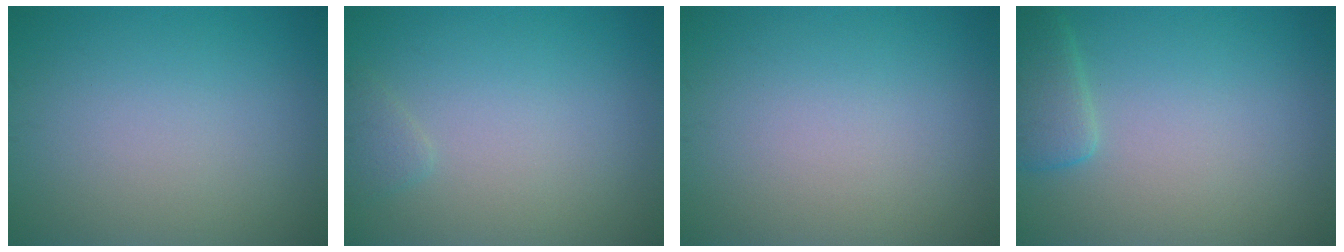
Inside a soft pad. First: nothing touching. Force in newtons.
{"total": 0.9, "press": 0.9, "slide": 0.1}
{"total": 0.0}
{"total": 2.4, "press": 2.4, "slide": 0.2}